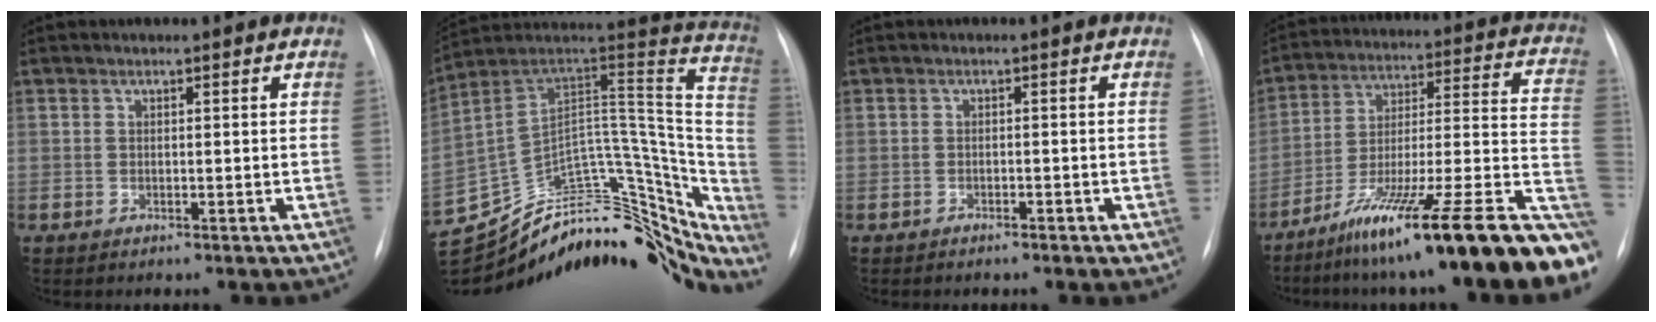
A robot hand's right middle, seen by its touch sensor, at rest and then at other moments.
{"total": 35.0, "force": [-28.7, 15.3, 13.0], "torque": [-0.181, 0.065, -0.364]}
{"total": 1.1, "force": [-0.8, 0.5, 0.7], "torque": [-0.015, 0.000, -0.010]}
{"total": 29.3, "force": [-20.3, 3.0, 20.9], "torque": [-0.209, 0.004, -0.317]}